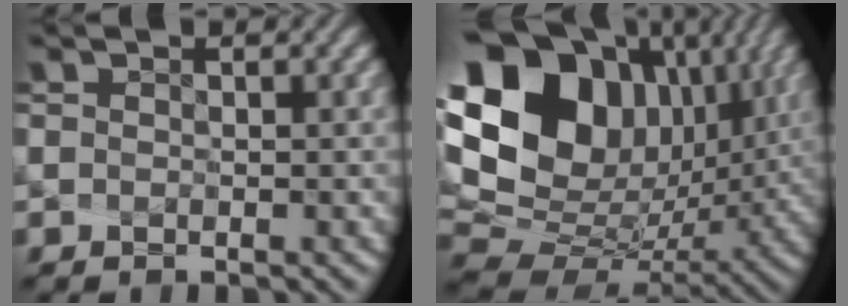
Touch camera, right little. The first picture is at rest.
{"total": 21.9, "force": [7.6, 16.8, 11.9], "torque": [-0.280, 0.039, 0.143]}